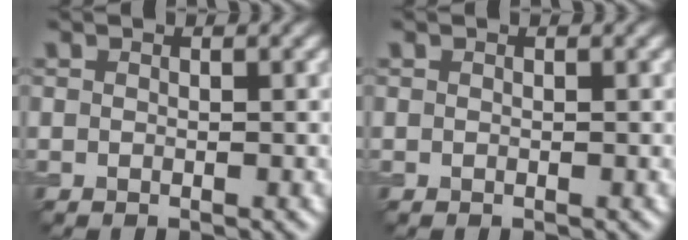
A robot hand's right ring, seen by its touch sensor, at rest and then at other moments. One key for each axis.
{"total": 0.0}